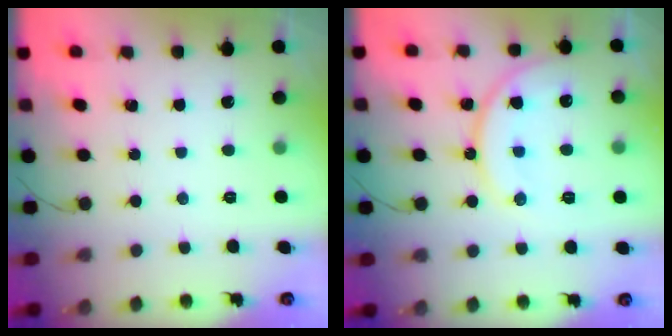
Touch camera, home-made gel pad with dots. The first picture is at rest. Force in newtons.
{"total": 14.1, "press": 14.1, "slide": 0.8}